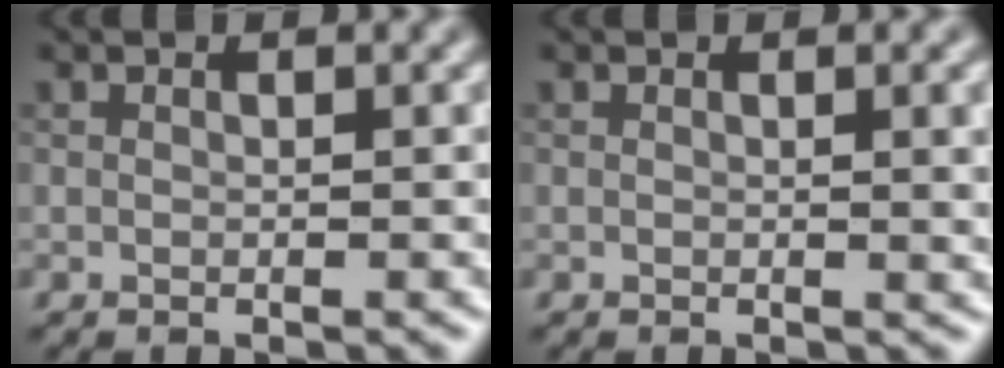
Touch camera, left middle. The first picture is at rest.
{"total": 2.6, "force": [0.5, 0.8, 2.4], "torque": [-0.024, 0.002, 0.004]}